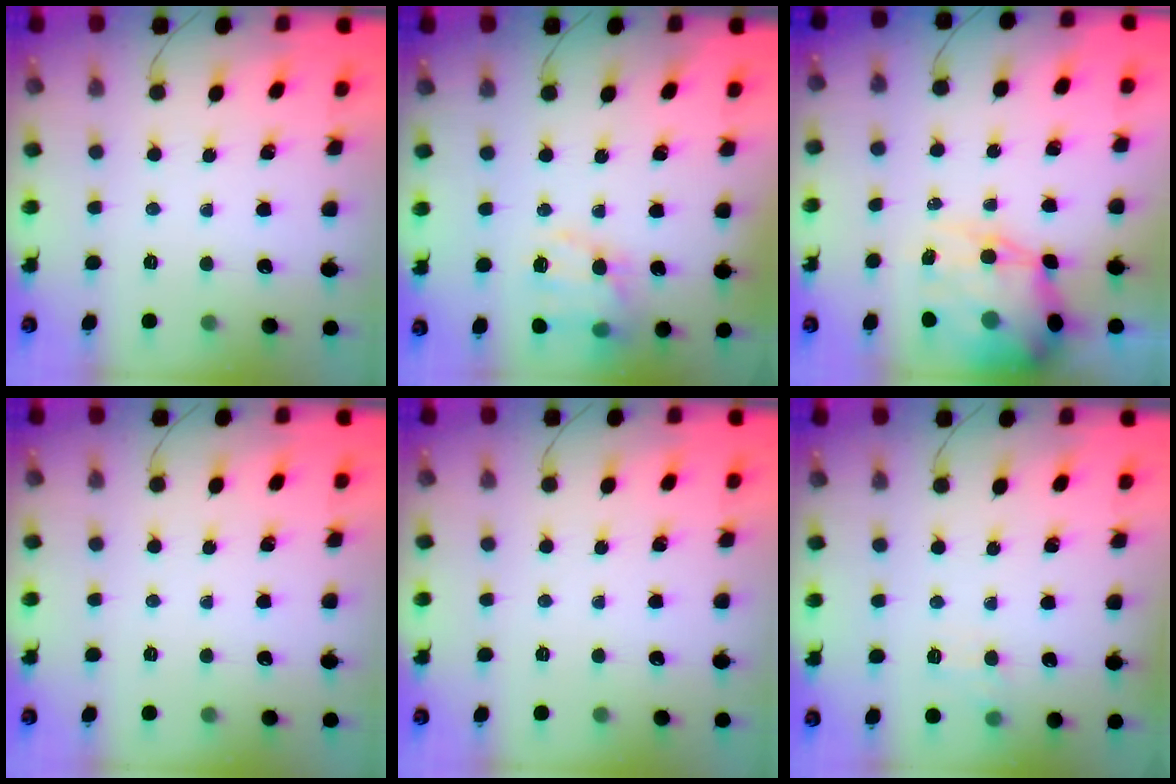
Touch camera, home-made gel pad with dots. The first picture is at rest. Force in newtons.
{"total": 15.1, "press": 14.9, "slide": 2.7}
{"total": 15.2, "press": 14.8, "slide": 3.4}
{"total": 0.0}
{"total": 0.0}
{"total": 6.5, "press": 6.2, "slide": 2.0}